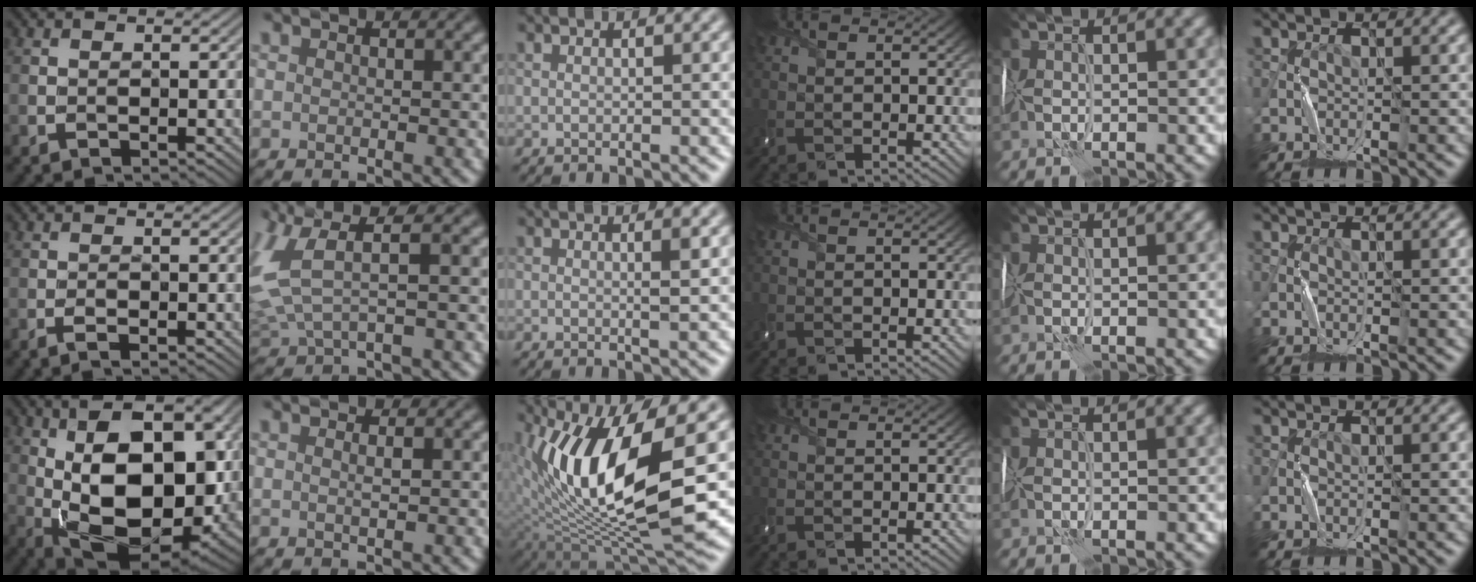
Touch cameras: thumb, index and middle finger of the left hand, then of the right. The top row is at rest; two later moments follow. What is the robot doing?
{"motion": "wrap", "object": "sponge"}